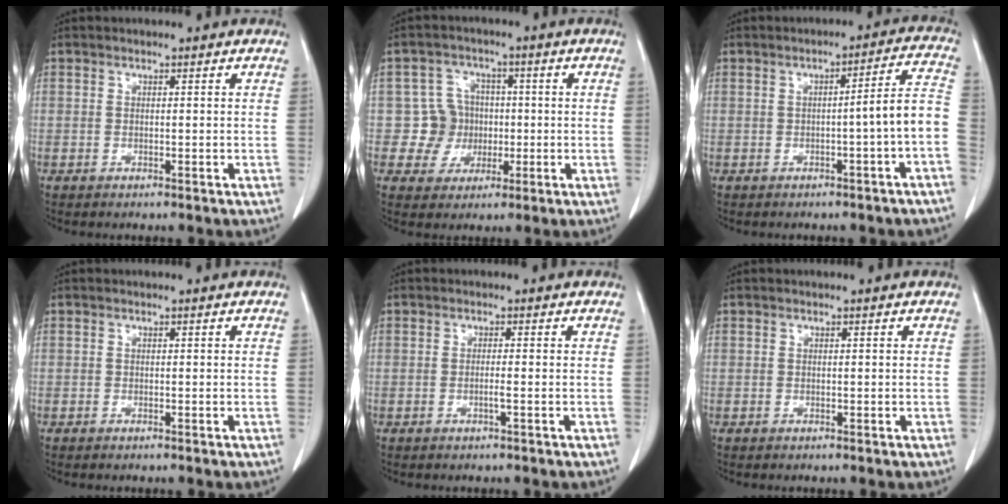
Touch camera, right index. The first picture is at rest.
{"total": 5.8, "force": [-0.5, 5.7, 0.3], "torque": [0.006, 0.017, -0.004]}
{"total": 6.3, "force": [-2.0, -0.9, 5.9], "torque": [-0.069, 0.017, -0.028]}
{"total": 0.0}
{"total": 1.1, "force": [-0.4, -0.2, 1.0], "torque": [-0.020, -0.001, -0.009]}
{"total": 0.0}